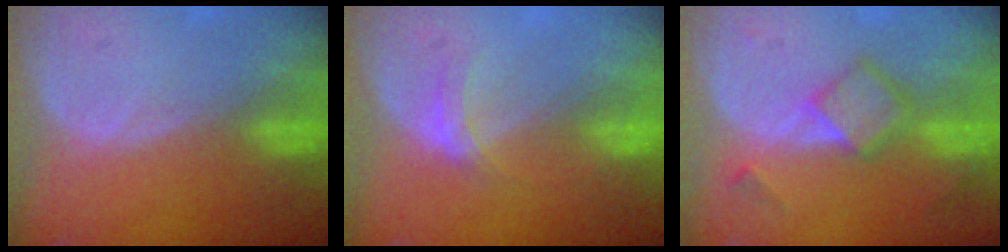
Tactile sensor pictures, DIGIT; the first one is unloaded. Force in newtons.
{"total": 2.9, "press": 2.5, "slide": 1.5}
{"total": 5.8, "press": 5.0, "slide": 2.9}